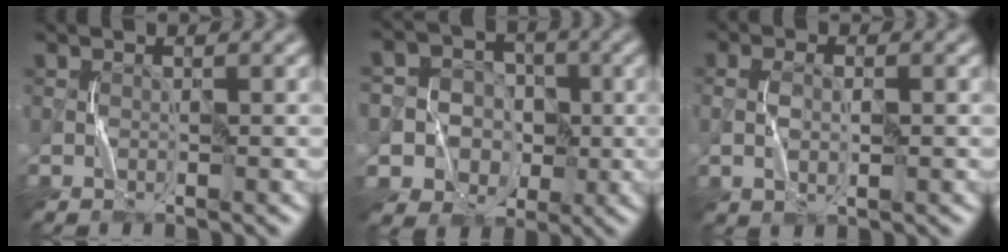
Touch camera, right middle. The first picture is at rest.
{"total": 9.2, "force": [-1.6, 8.6, 2.6], "torque": [-0.060, 0.019, -0.058]}
{"total": 2.5, "force": [-0.3, 1.3, 2.1], "torque": [-0.050, 0.000, -0.001]}